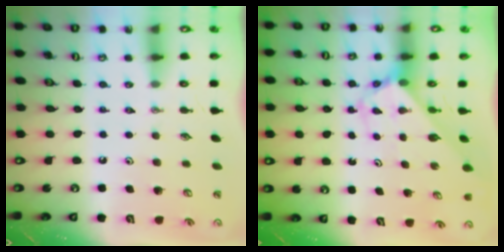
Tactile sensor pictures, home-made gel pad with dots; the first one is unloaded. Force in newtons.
{"total": 2.8, "press": 2.8, "slide": 0.1}